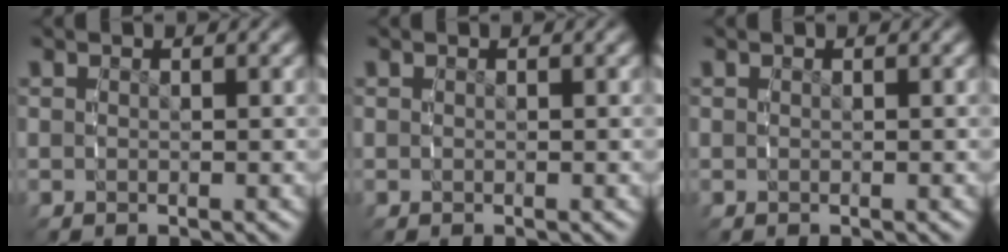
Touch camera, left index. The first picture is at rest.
{"total": 0.0}
{"total": 0.0}